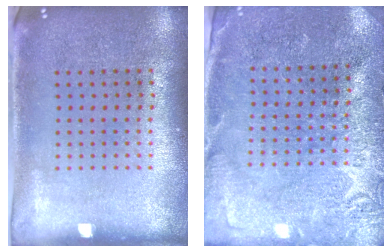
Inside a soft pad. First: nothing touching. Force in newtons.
{"total": 2.7, "press": 2.7, "slide": 0.2}